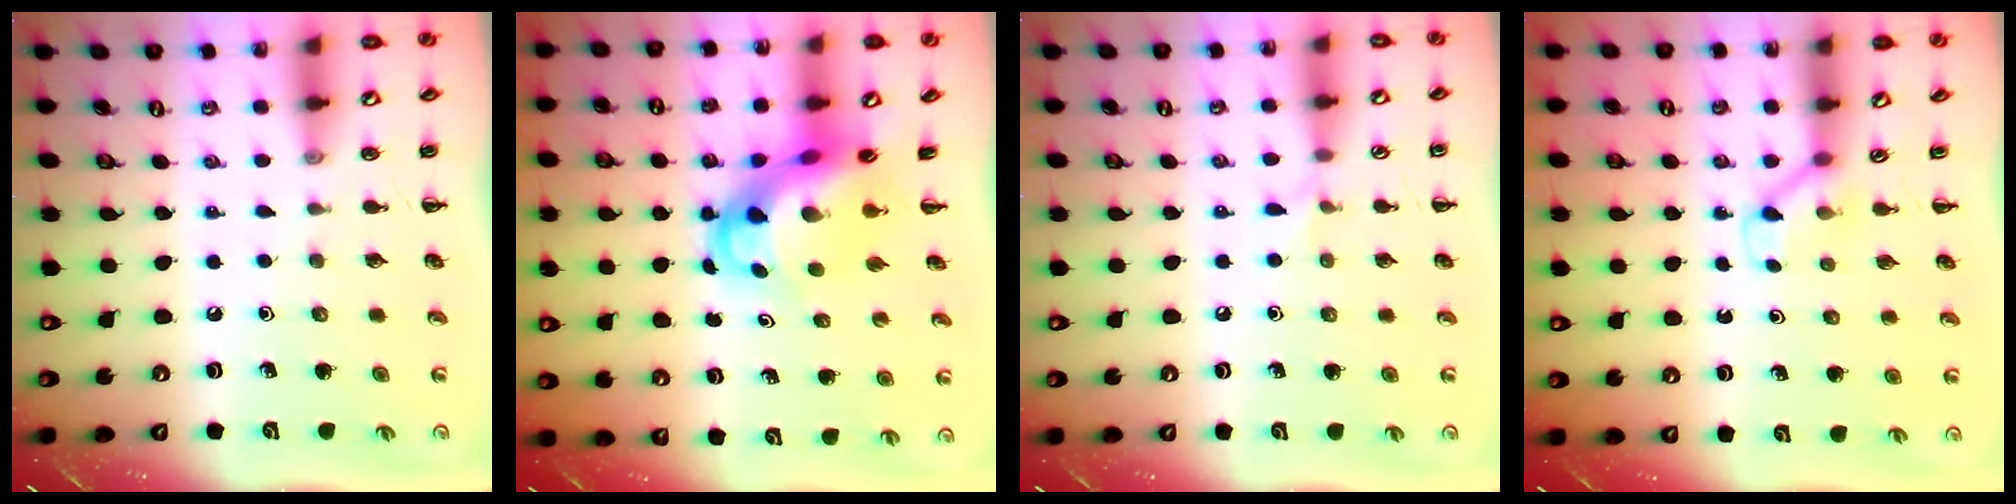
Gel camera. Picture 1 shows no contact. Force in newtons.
{"total": 5.7, "press": 5.5, "slide": 1.5}
{"total": 3.9, "press": 3.6, "slide": 1.5}
{"total": 3.1, "press": 2.9, "slide": 1.2}